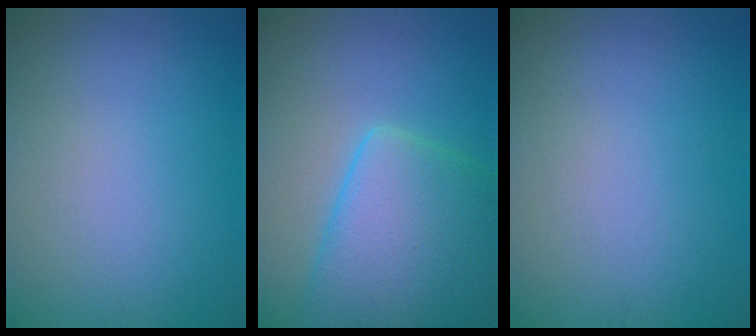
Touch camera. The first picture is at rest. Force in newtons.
{"total": 8.2, "press": 8.2, "slide": 0.4}
{"total": 0.0}